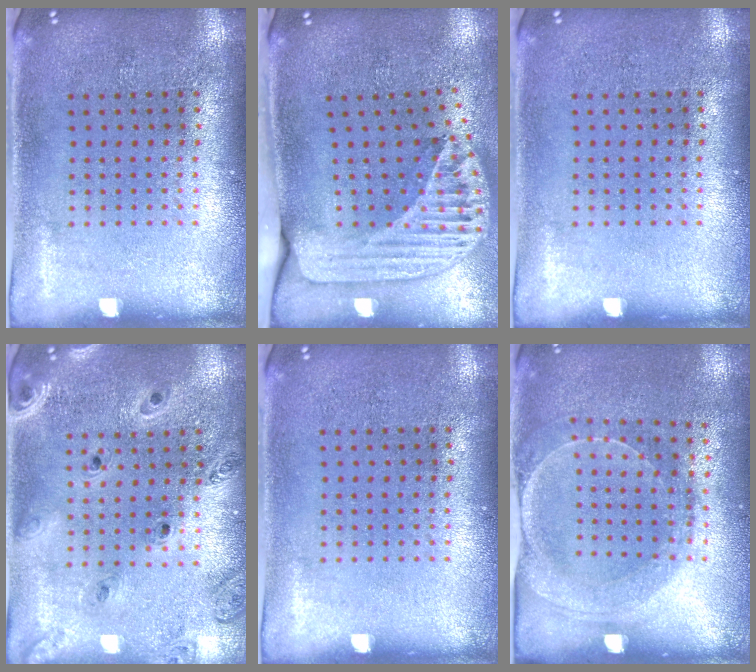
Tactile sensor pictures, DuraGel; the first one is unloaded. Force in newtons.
{"total": 2.6, "press": 1.8, "slide": 1.8}
{"total": 0.0}
{"total": 1.3, "press": 1.3, "slide": 0.2}
{"total": 0.0}
{"total": 1.5, "press": 1.5, "slide": 0.3}